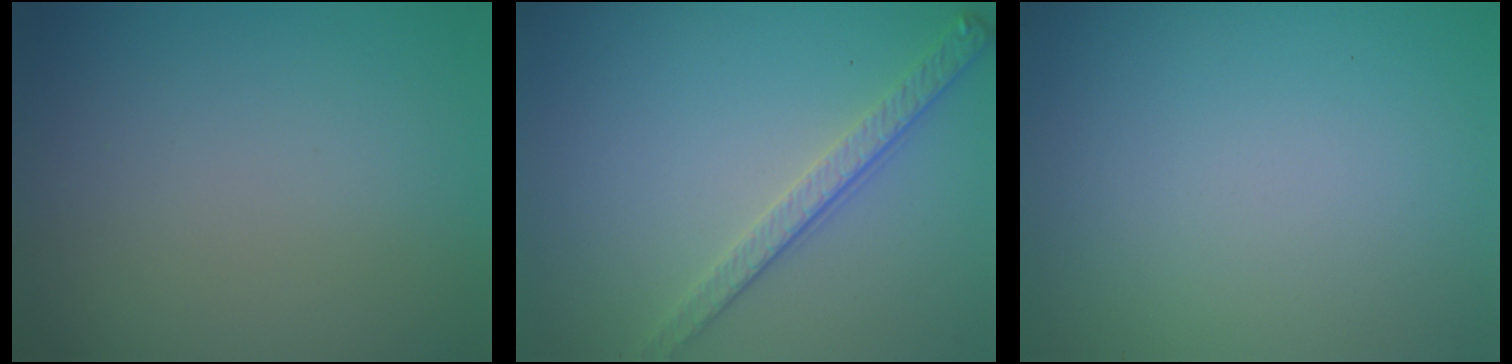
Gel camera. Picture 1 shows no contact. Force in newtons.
{"total": 2.8, "press": 2.5, "slide": 1.2}
{"total": 0.0}